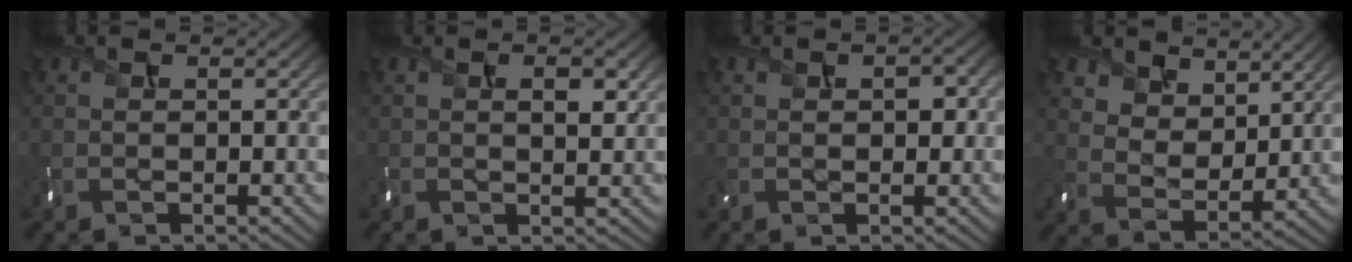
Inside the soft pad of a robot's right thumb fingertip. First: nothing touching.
{"total": 2.7, "force": [0.9, 1.1, 2.3], "torque": [-0.038, -0.002, 0.016]}
{"total": 2.9, "force": [0.5, 1.9, 2.0], "torque": [-0.037, -0.001, 0.011]}
{"total": 7.6, "force": [5.5, 4.2, 3.1], "torque": [-0.079, -0.026, 0.113]}